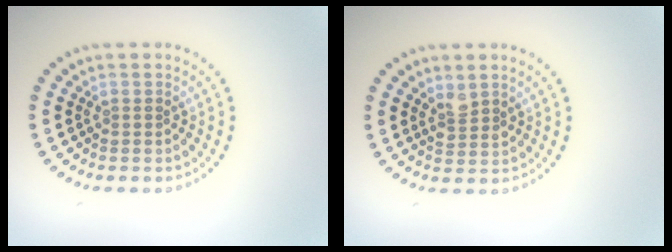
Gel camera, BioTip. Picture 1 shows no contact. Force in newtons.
{"total": 1.6, "press": 1.3, "slide": 0.8}